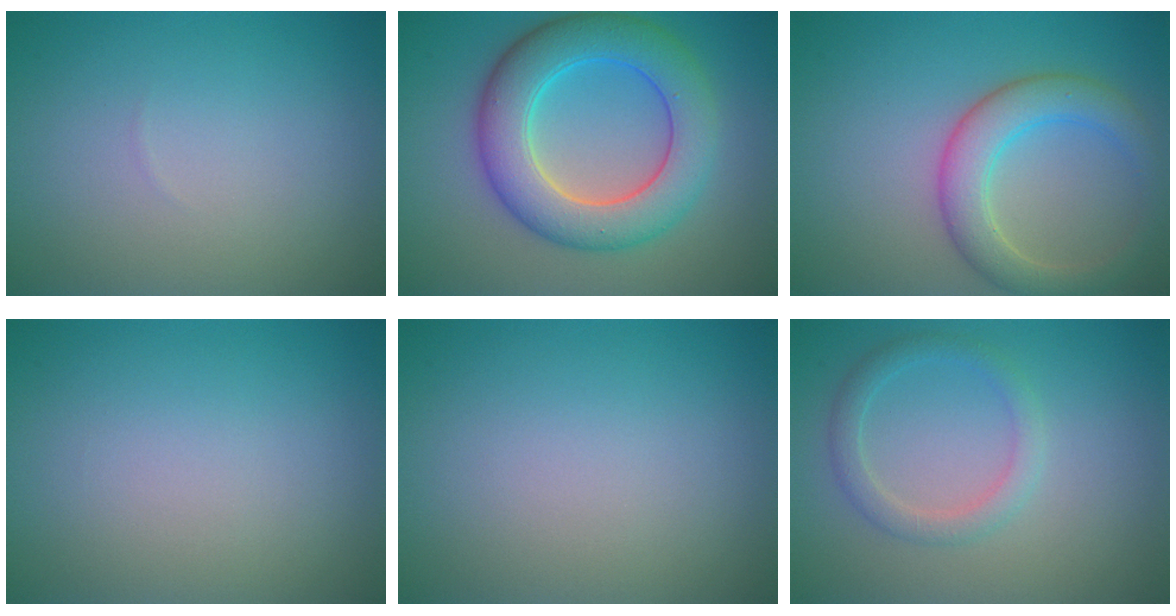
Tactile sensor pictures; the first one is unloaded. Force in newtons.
{"total": 8.2, "press": 8.2, "slide": 0.2}
{"total": 4.7, "press": 4.7, "slide": 0.5}
{"total": 0.0}
{"total": 0.0}
{"total": 2.2, "press": 2.1, "slide": 0.2}